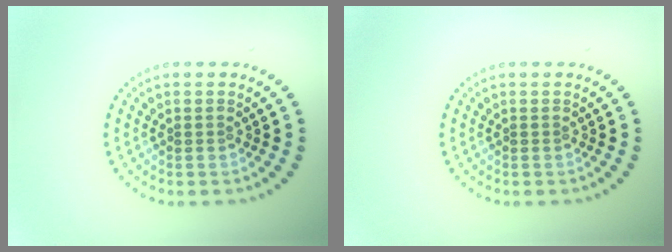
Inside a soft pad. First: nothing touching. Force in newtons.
{"total": 0.0}